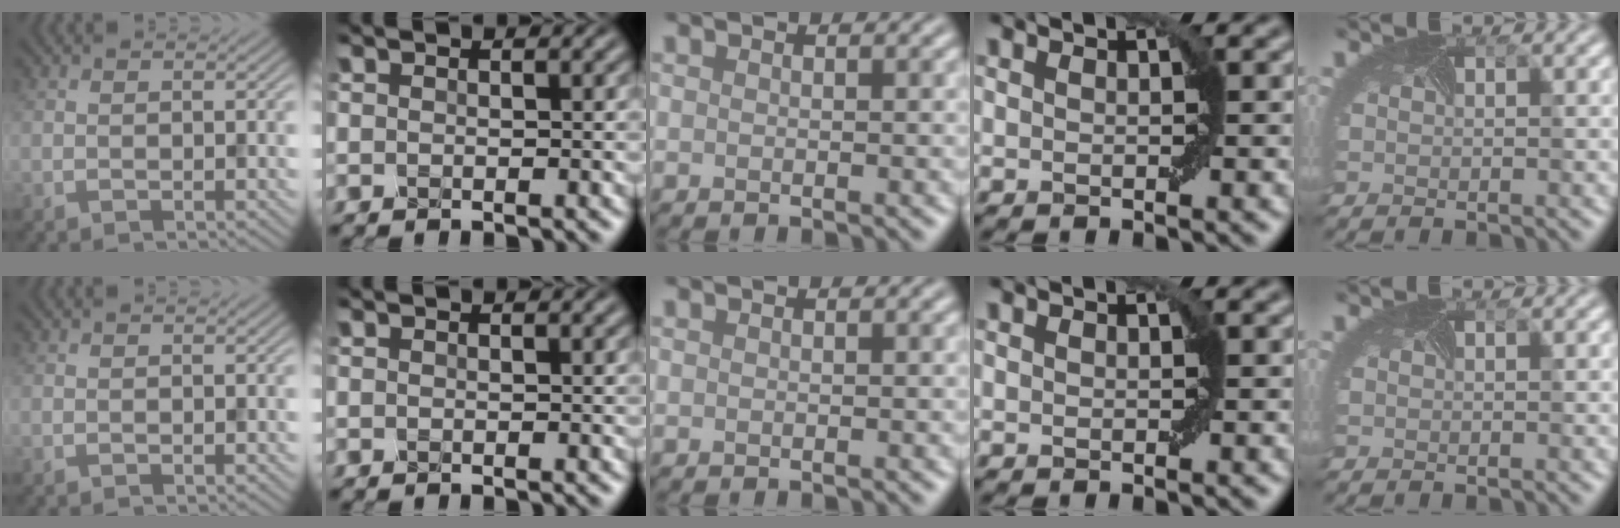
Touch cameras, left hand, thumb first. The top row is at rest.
{}